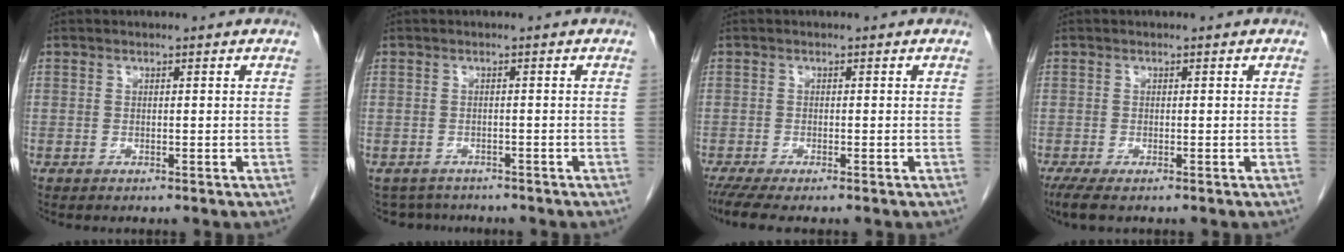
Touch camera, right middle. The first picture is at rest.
{"total": 4.5, "force": [-4.0, 2.0, 0.2], "torque": [0.002, -0.001, -0.057]}
{"total": 4.7, "force": [-3.6, 0.5, 2.9], "torque": [-0.049, -0.012, -0.061]}
{"total": 2.8, "force": [-1.9, 0.5, 1.9], "torque": [-0.037, -0.010, -0.032]}